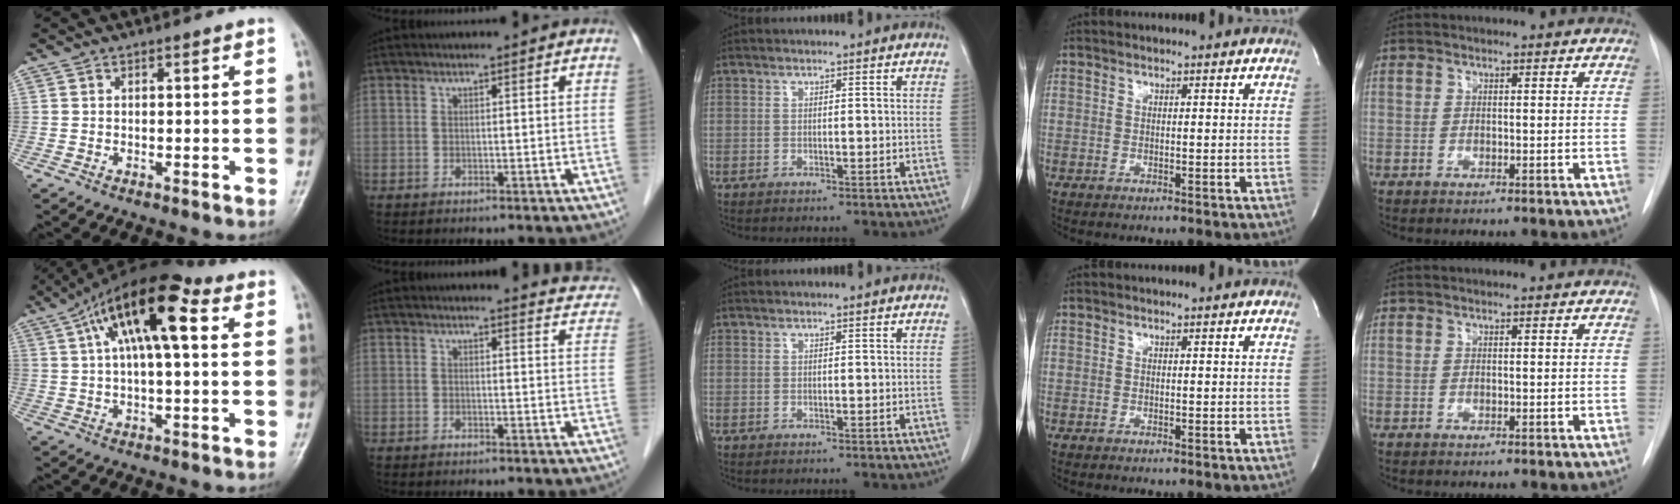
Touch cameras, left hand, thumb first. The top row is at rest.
{"thumb": {"total": 15.3, "force": [5.1, 5.7, 13.3], "torque": [-0.215, 0.026, 0.076]}, "index": {"total": 5.7, "force": [5.6, 0.9, -0.2], "torque": [0.016, -0.029, 0.033]}}